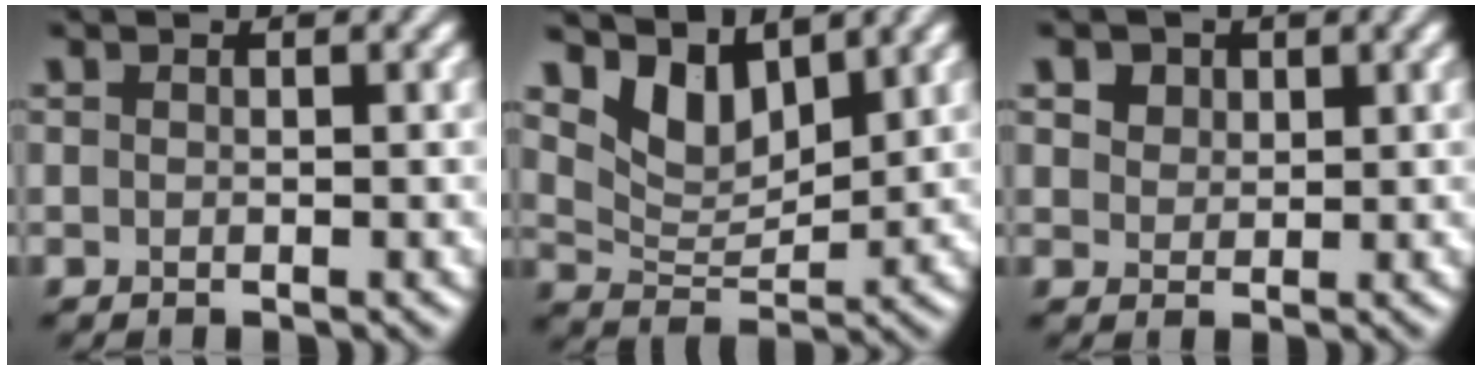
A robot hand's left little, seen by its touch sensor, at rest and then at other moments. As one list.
[{"total": 4.6, "force": [3.5, 2.0, 2.1], "torque": [-0.052, -0.009, 0.065]}, {"total": 4.0, "force": [2.5, 2.6, 1.8], "torque": [-0.056, 0.009, 0.041]}]